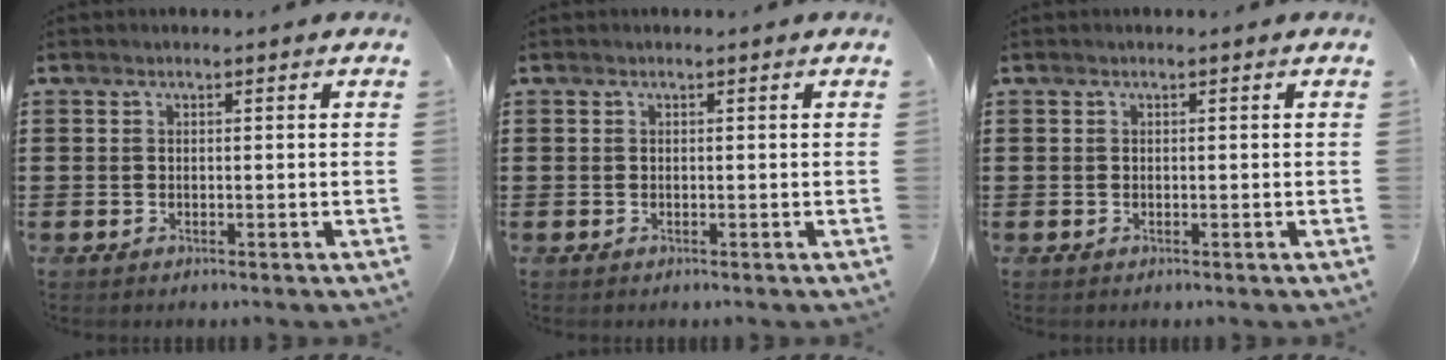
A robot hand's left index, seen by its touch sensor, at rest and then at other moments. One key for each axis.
{"total": 0.0}
{"total": 0.0}